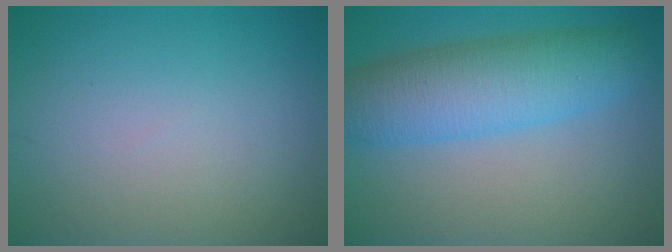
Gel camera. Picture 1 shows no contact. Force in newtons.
{"total": 7.4, "press": 7.4, "slide": 0.2}